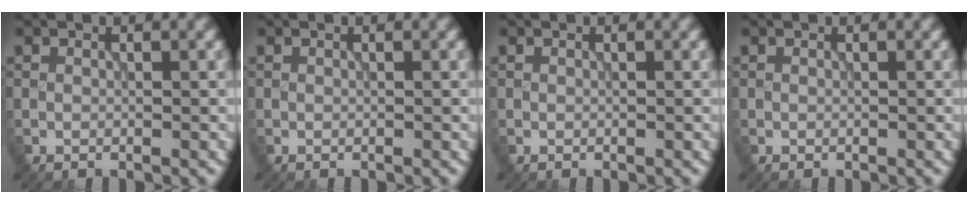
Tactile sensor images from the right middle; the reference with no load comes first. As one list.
[{"total": 0.0}, {"total": 0.0}, {"total": 0.0}]